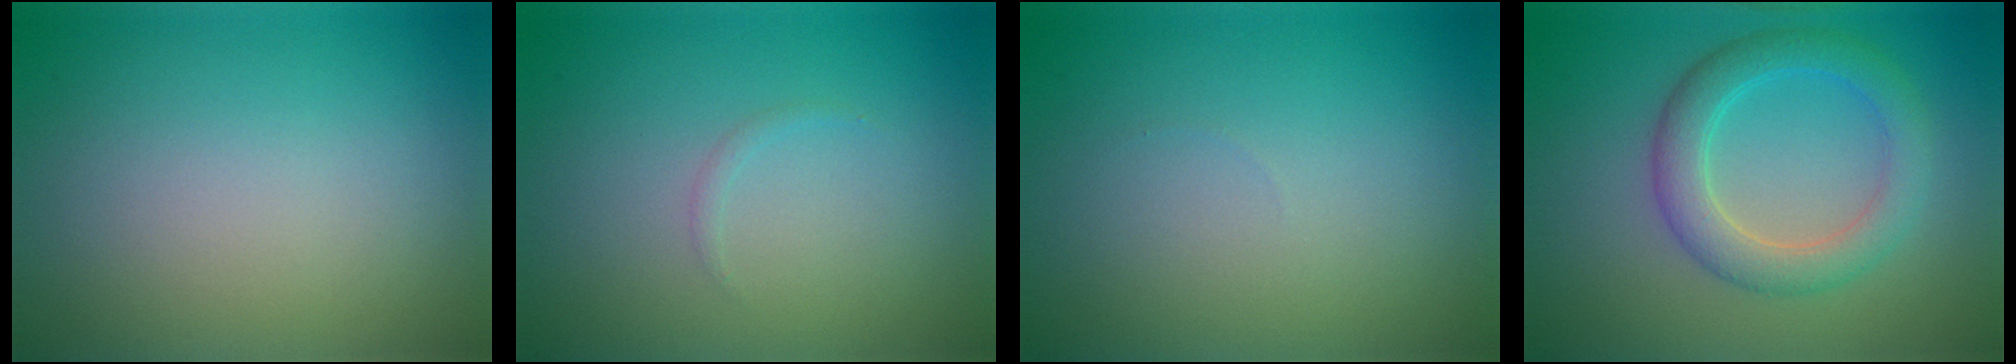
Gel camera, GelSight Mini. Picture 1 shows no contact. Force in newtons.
{"total": 0.5, "press": 0.5, "slide": 0.0}
{"total": 0.0}
{"total": 4.2, "press": 4.2, "slide": 0.1}